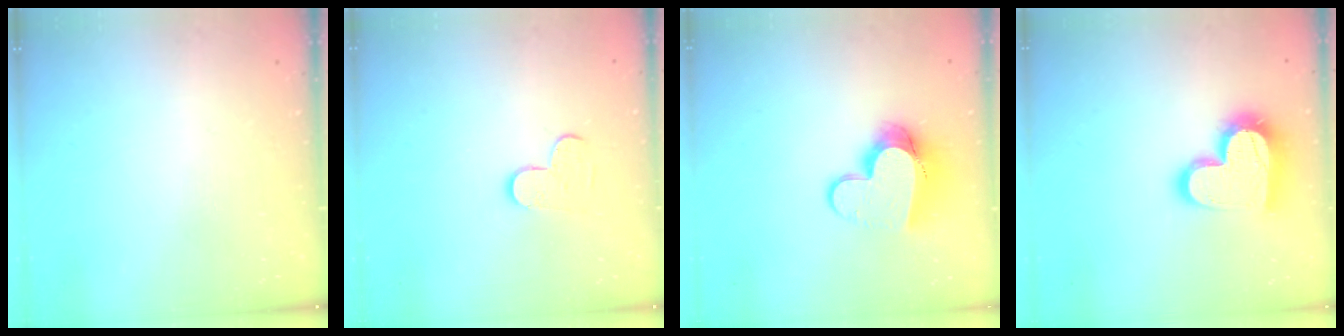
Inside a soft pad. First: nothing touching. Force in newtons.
{"total": 4.2, "press": 4.2, "slide": 0.4}
{"total": 11.5, "press": 11.4, "slide": 1.2}
{"total": 17.7, "press": 17.7, "slide": 1.3}